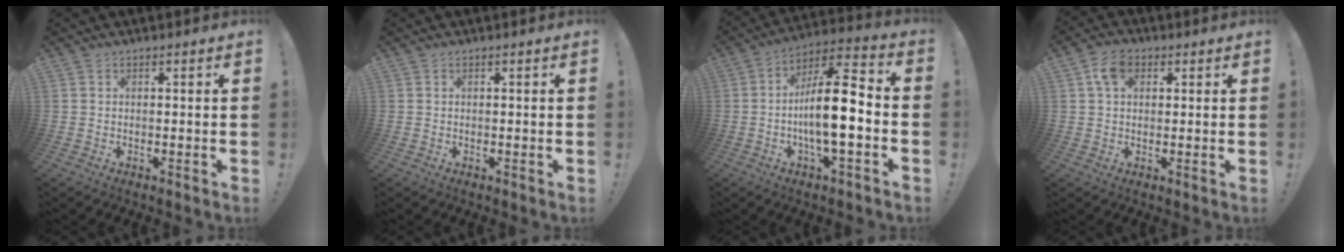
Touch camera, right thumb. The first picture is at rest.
{"total": 0.0}
{"total": 17.1, "force": [-2.7, 4.9, 16.2], "torque": [-0.279, 0.011, -0.048]}
{"total": 6.6, "force": [2.3, 4.3, 4.4], "torque": [-0.075, 0.005, 0.045]}